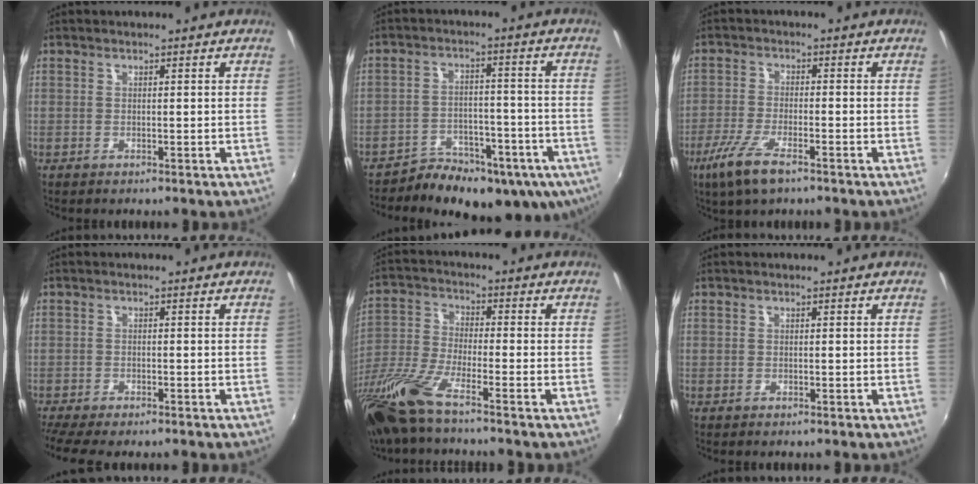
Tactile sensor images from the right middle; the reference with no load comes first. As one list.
[{"total": 16.8, "force": [-11.4, 8.6, 9.0], "torque": [-0.152, -0.015, -0.150]}, {"total": 7.8, "force": [-5.0, 1.9, 5.6], "torque": [-0.135, -0.019, -0.096]}, {"total": 4.9, "force": [-4.2, 0.6, 2.4], "torque": [-0.059, -0.032, -0.075]}, {"total": 13.9, "force": [-10.1, 2.0, 9.3], "torque": [-0.210, -0.037, -0.203]}, {"total": 0.0}]